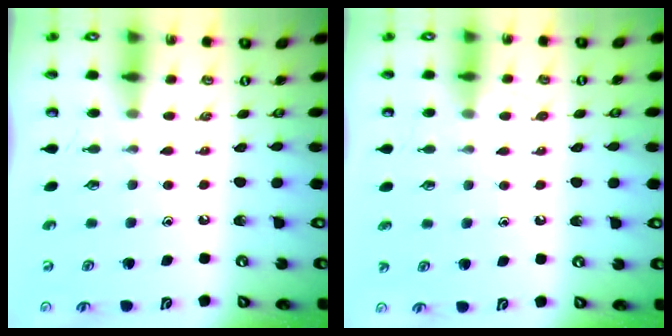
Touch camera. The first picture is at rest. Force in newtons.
{"total": 2.4, "press": 2.4, "slide": 0.3}